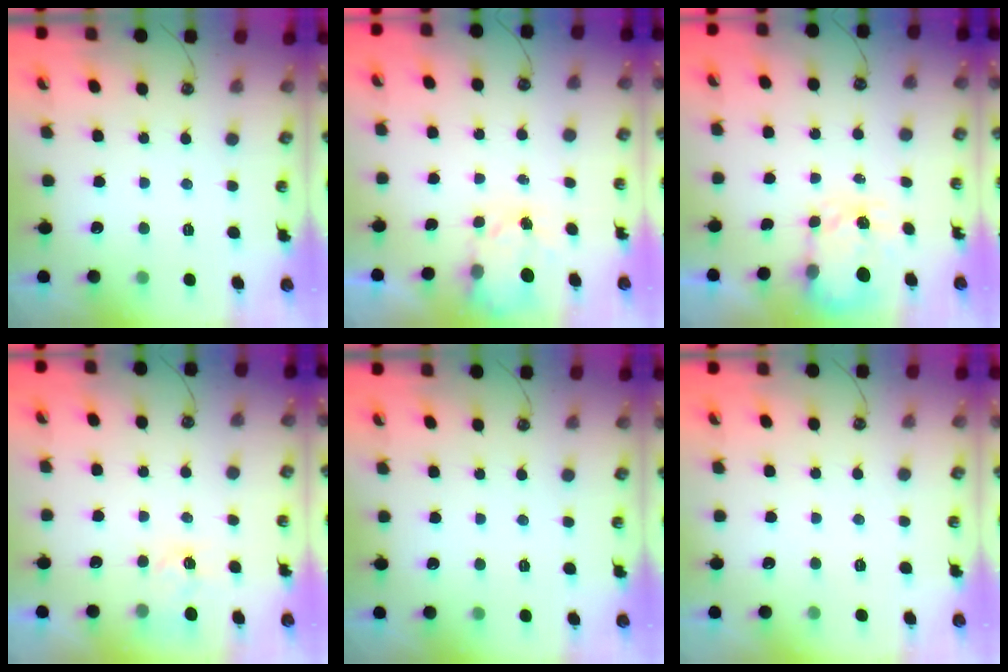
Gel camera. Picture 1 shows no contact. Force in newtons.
{"total": 2.6, "press": 2.6, "slide": 0.4}
{"total": 3.6, "press": 3.6, "slide": 0.5}
{"total": 3.5, "press": 3.5, "slide": 0.3}
{"total": 0.0}
{"total": 0.5, "press": 0.5, "slide": 0.2}